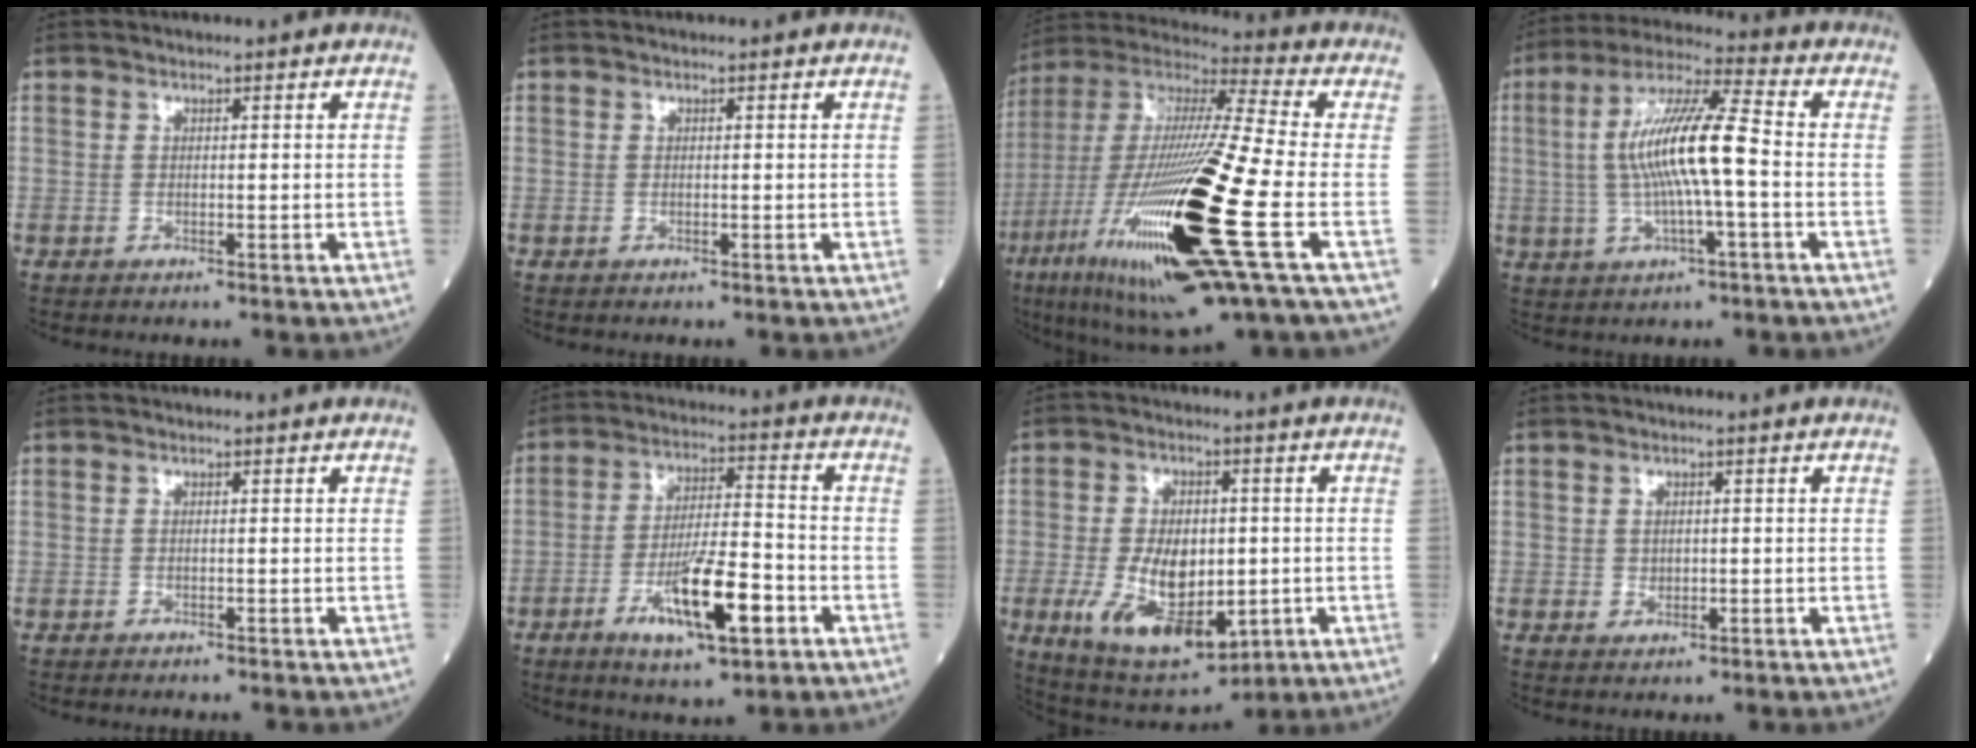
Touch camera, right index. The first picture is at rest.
{"total": 0.0}
{"total": 29.4, "force": [-8.8, 2.8, 28.0], "torque": [-0.578, -0.058, -0.166]}
{"total": 12.7, "force": [-0.5, 1.3, 12.6], "torque": [-0.242, 0.013, -0.013]}
{"total": 0.6, "force": [-0.5, 0.0, 0.3], "torque": [0.002, 0.000, -0.009]}
{"total": 12.5, "force": [-5.1, 2.6, 11.1], "torque": [-0.198, -0.008, -0.084]}
{"total": 13.8, "force": [-2.9, 6.9, 11.7], "torque": [-0.207, -0.009, -0.031]}
{"total": 1.6, "force": [0.0, 1.4, 0.9], "torque": [-0.010, 0.000, 0.002]}